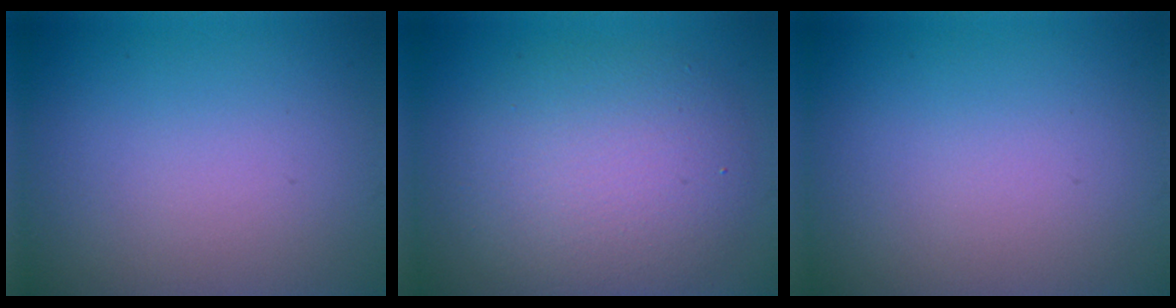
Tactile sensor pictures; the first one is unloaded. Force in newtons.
{"total": 6.4, "press": 6.4, "slide": 0.5}
{"total": 0.0}